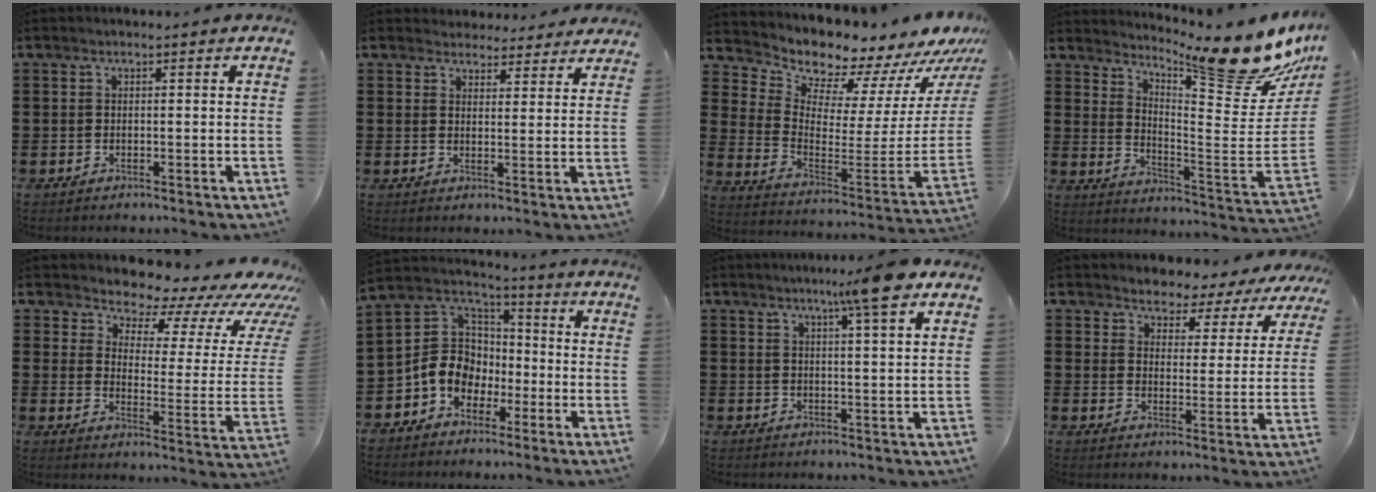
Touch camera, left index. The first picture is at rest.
{"total": 3.7, "force": [3.4, 1.3, 0.0], "torque": [-0.014, -0.007, 0.065]}
{"total": 8.1, "force": [8.0, 0.9, 0.2], "torque": [-0.035, -0.096, 0.132]}
{"total": 12.8, "force": [9.9, 1.5, 8.0], "torque": [-0.126, -0.085, 0.153]}
{"total": 7.4, "force": [7.0, 1.9, 1.7], "torque": [-0.041, -0.065, 0.112]}
{"total": 8.9, "force": [-3.3, 7.4, 3.6], "torque": [-0.112, 0.014, -0.071]}
{"total": 8.1, "force": [5.5, -0.6, 6.0], "torque": [-0.106, -0.010, 0.088]}
{"total": 3.9, "force": [3.8, 1.0, -0.5], "torque": [-0.019, -0.029, 0.061]}